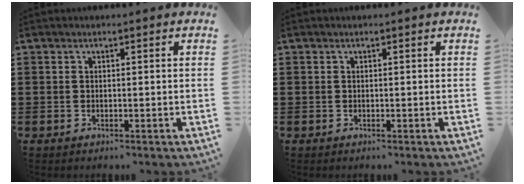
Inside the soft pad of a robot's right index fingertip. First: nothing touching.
{"total": 0.0}